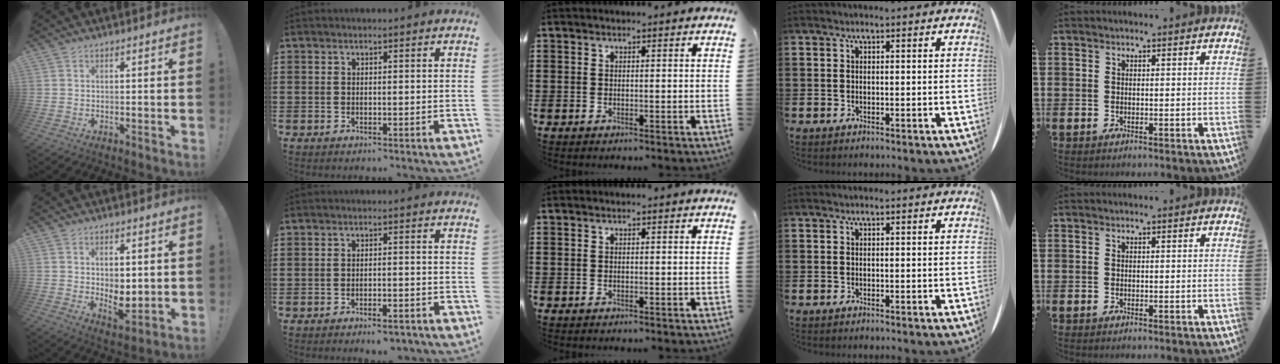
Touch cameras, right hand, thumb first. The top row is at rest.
{"thumb": {"total": 6.2, "force": [1.2, 3.5, 4.9], "torque": [-0.070, -0.016, 0.025]}, "index": {"total": 1.9, "force": [-1.8, 0.2, 0.7], "torque": [-0.015, 0.000, -0.035]}}